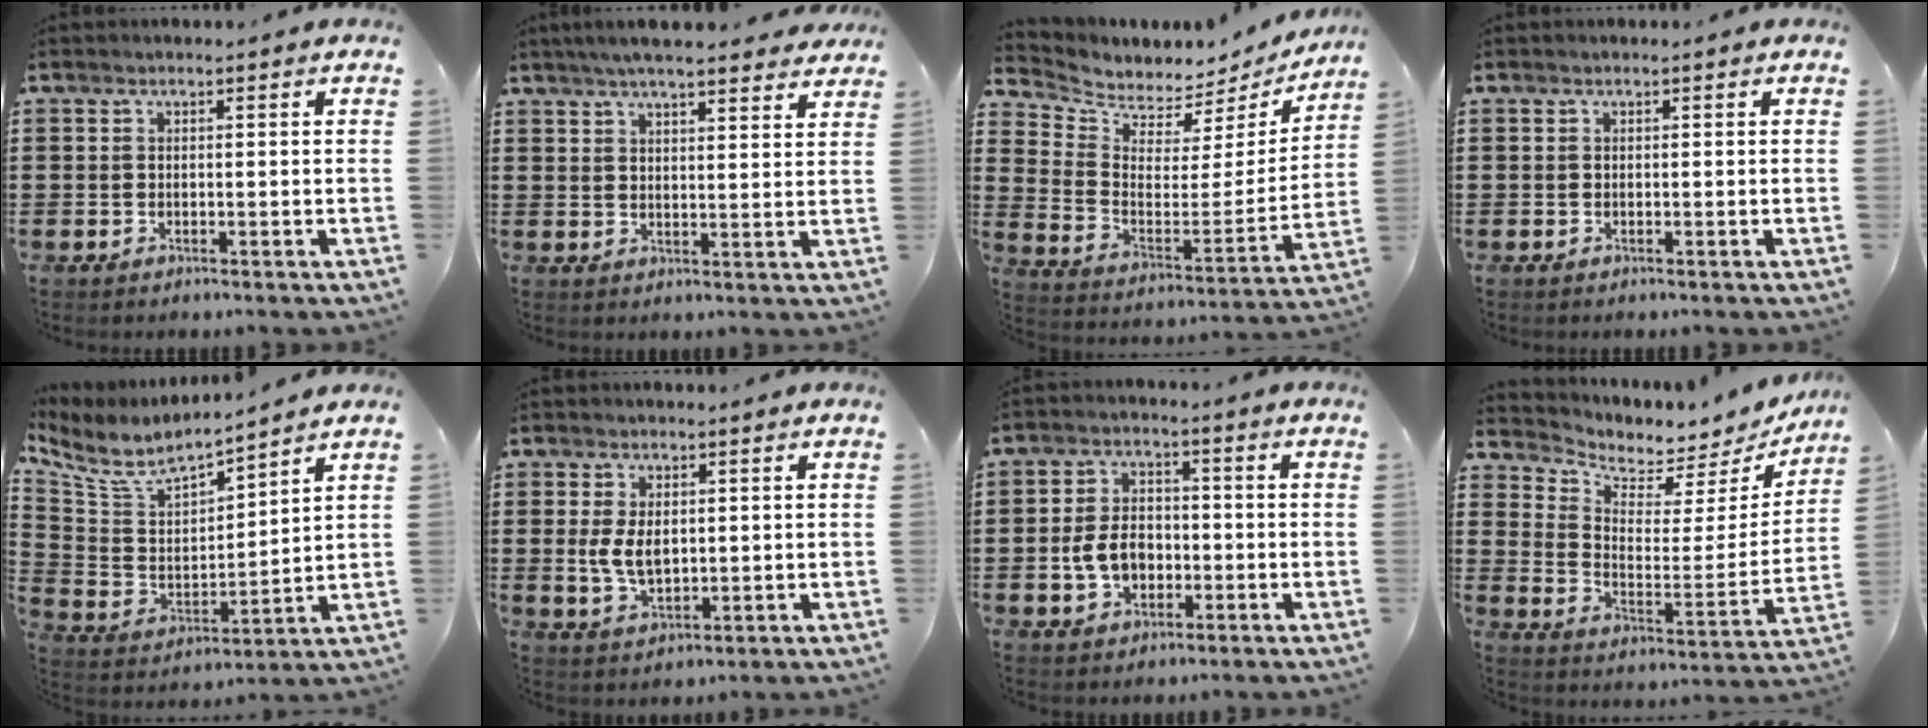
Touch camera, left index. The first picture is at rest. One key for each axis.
{"total": 5.5, "fx": 5.1, "fy": 0.4, "fz": 2.1, "tx": -0.054, "ty": -0.011, "tz": 0.092}
{"total": 3.9, "fx": 3.6, "fy": 1.4, "fz": -0.1, "tx": -0.031, "ty": -0.041, "tz": 0.057}
{"total": 0.0}
{"total": 7.3, "fx": 6.4, "fy": 2.3, "fz": 2.8, "tx": -0.090, "ty": -0.041, "tz": 0.109}
{"total": 5.1, "fx": 0.7, "fy": 3.0, "fz": 4.0, "tx": -0.089, "ty": 0.001, "tz": 0.006}
{"total": 6.3, "fx": -1.3, "fy": 4.3, "fz": 4.3, "tx": -0.094, "ty": 0.001, "tz": -0.031}
{"total": 4.0, "fx": 3.6, "fy": 1.7, "fz": 0.2, "tx": -0.035, "ty": -0.036, "tz": 0.058}